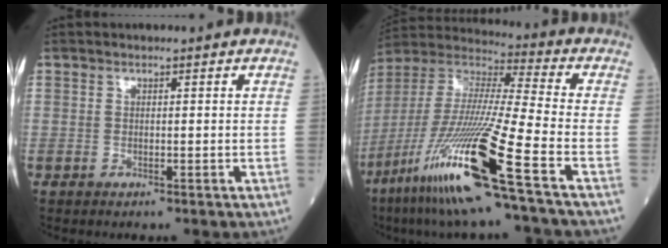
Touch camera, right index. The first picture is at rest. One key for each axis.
{"total": 23.0, "fx": -11.6, "fy": -0.6, "fz": 19.8, "tx": -0.424, "ty": -0.059, "tz": -0.228}